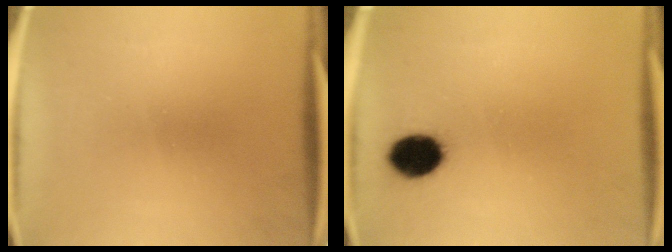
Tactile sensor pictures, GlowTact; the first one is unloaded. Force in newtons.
{"total": 8.0}